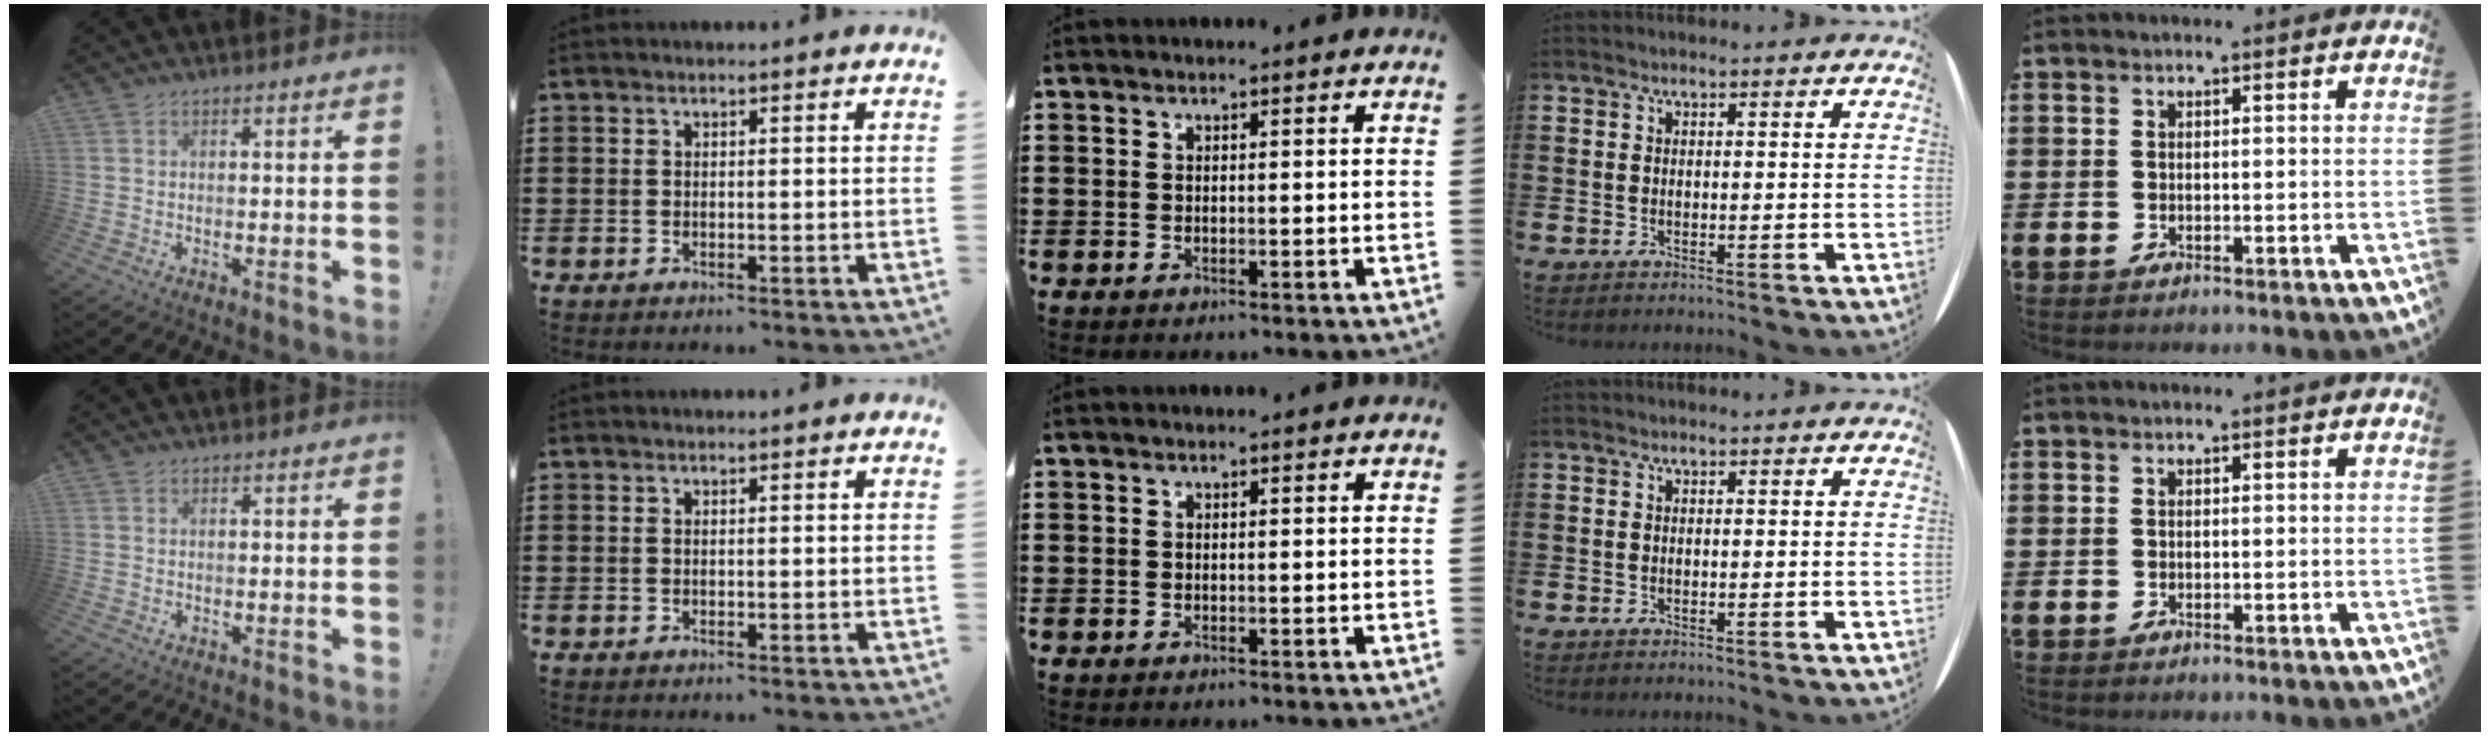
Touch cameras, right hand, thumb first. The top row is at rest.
{}